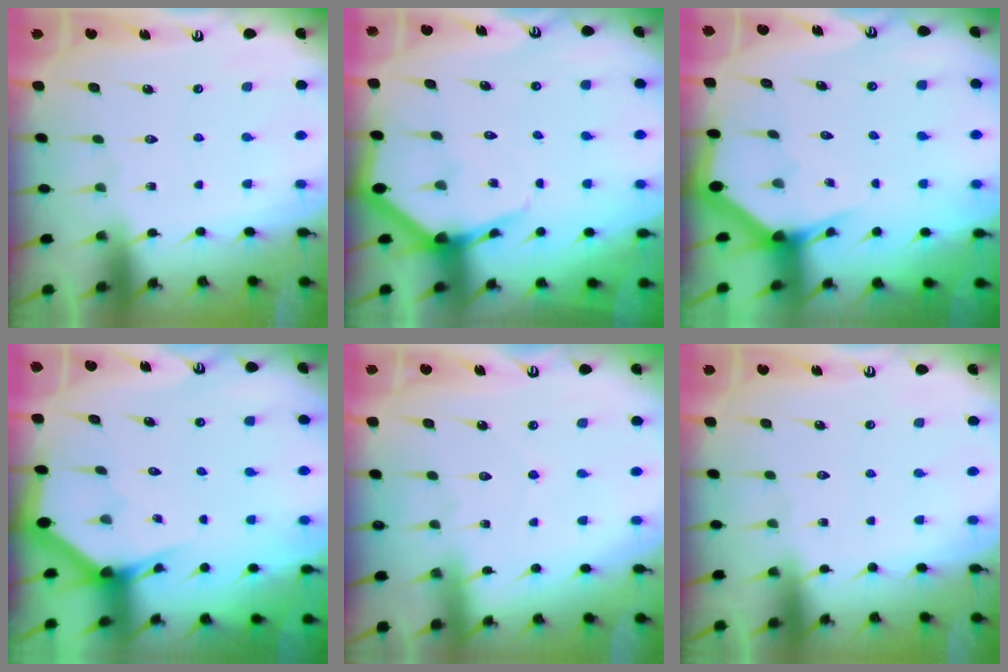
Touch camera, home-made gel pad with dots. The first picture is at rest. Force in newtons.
{"total": 5.1, "press": 5.0, "slide": 0.5}
{"total": 2.9, "press": 2.9, "slide": 0.1}
{"total": 2.9, "press": 2.9, "slide": 0.0}
{"total": 2.6, "press": 2.6, "slide": 0.2}
{"total": 0.0}